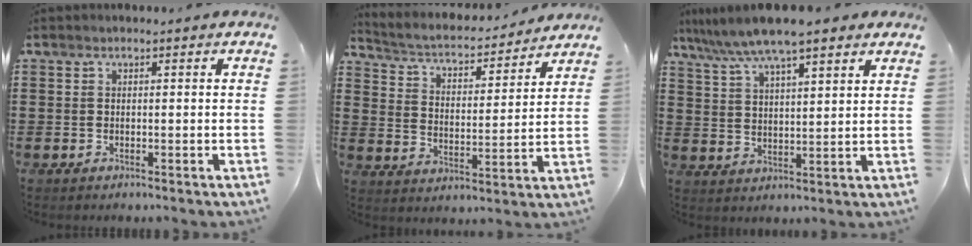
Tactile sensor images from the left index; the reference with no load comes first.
{"total": 3.6, "force": [3.3, 0.8, 1.2], "torque": [-0.044, -0.028, 0.047]}
{"total": 8.0, "force": [6.5, 1.2, 4.5], "torque": [-0.107, -0.015, 0.115]}